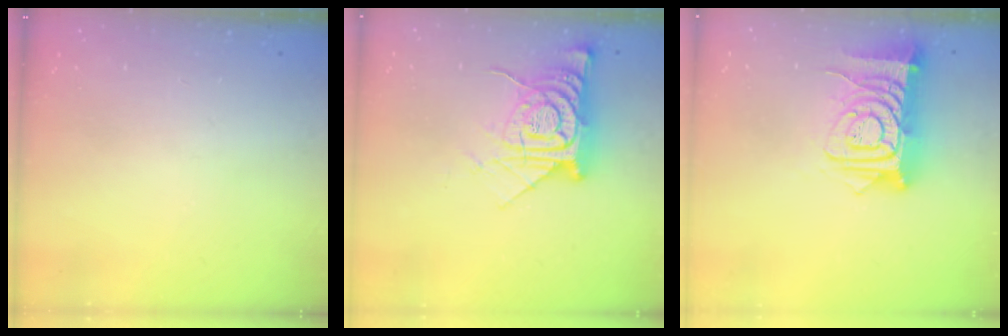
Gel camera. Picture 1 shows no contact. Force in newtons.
{"total": 14.6, "press": 14.5, "slide": 1.4}
{"total": 14.5, "press": 14.4, "slide": 1.6}